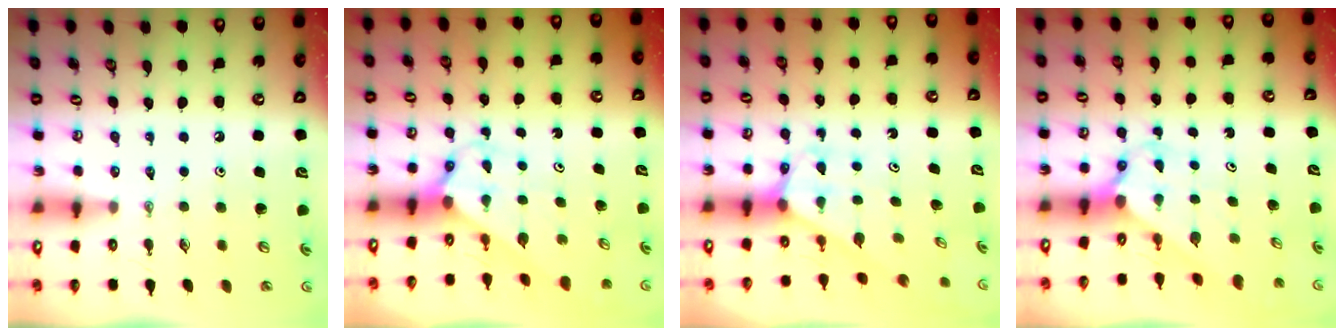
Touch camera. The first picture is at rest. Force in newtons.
{"total": 2.3, "press": 2.3, "slide": 0.1}
{"total": 2.4, "press": 2.4, "slide": 0.2}
{"total": 2.4, "press": 2.4, "slide": 0.2}